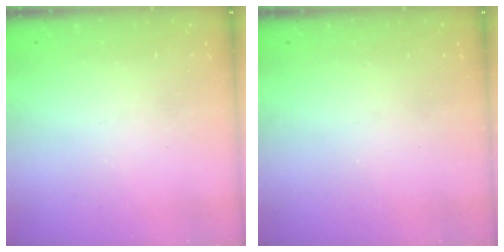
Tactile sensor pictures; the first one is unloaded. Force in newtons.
{"total": 1.1, "press": 1.1, "slide": 0.1}